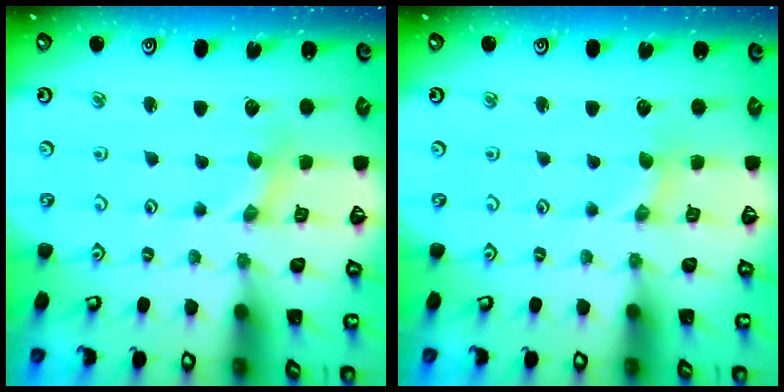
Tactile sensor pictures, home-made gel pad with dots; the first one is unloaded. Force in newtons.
{"total": 0.0}